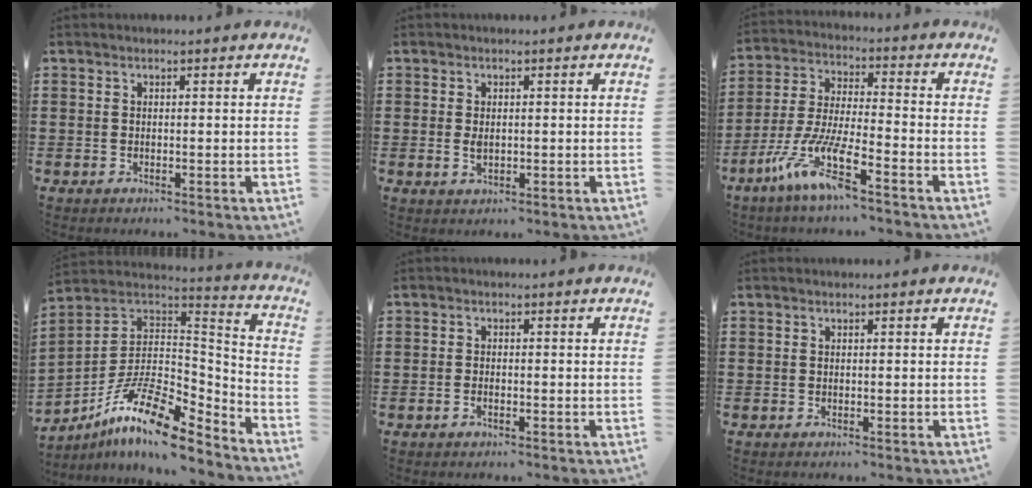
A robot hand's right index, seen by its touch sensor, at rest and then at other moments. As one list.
[{"total": 1.8, "force": [0.1, 0.9, 1.6], "torque": [-0.032, 0.001, 0.001]}, {"total": 10.7, "force": [-7.4, 0.8, 7.7], "torque": [-0.193, -0.020, -0.154]}, {"total": 15.3, "force": [-9.6, 4.6, 10.9], "torque": [-0.217, 0.013, -0.175]}, {"total": 0.6, "force": [-0.4, 0.2, 0.4], "torque": [-0.009, -0.004, -0.007]}, {"total": 0.0}]